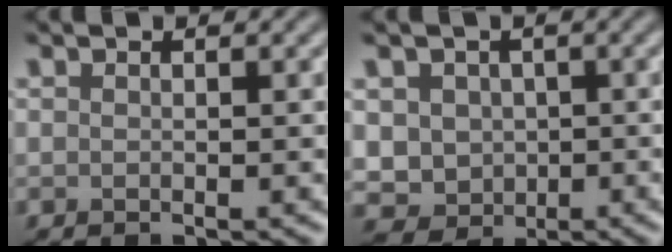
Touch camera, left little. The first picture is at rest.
{"total": 4.4, "force": [0.0, 4.1, 1.5], "torque": [-0.023, 0.000, -0.012]}